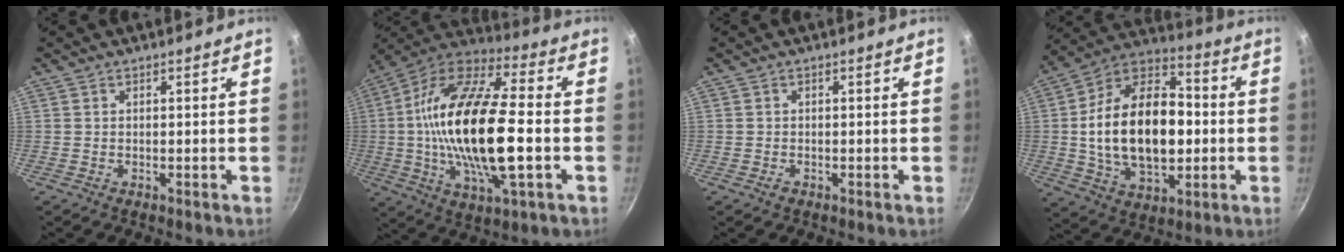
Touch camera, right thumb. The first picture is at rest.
{"total": 26.0, "force": [-1.9, 10.0, 23.9], "torque": [-0.455, 0.020, -0.049]}
{"total": 1.0, "force": [-0.5, 0.8, 0.4], "torque": [-0.006, 0.001, -0.008]}
{"total": 23.8, "force": [-0.6, 14.8, 18.6], "torque": [-0.296, 0.028, -0.015]}